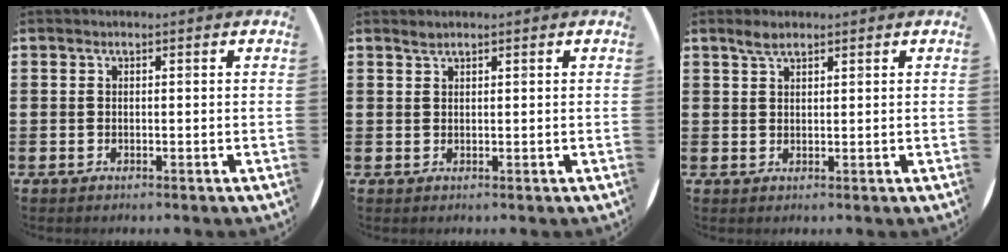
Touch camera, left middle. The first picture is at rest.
{"total": 0.8, "force": [0.8, 0.0, 0.1], "torque": [-0.003, -0.001, 0.015]}
{"total": 2.1, "force": [1.6, 0.7, 1.1], "torque": [-0.016, 0.001, 0.028]}